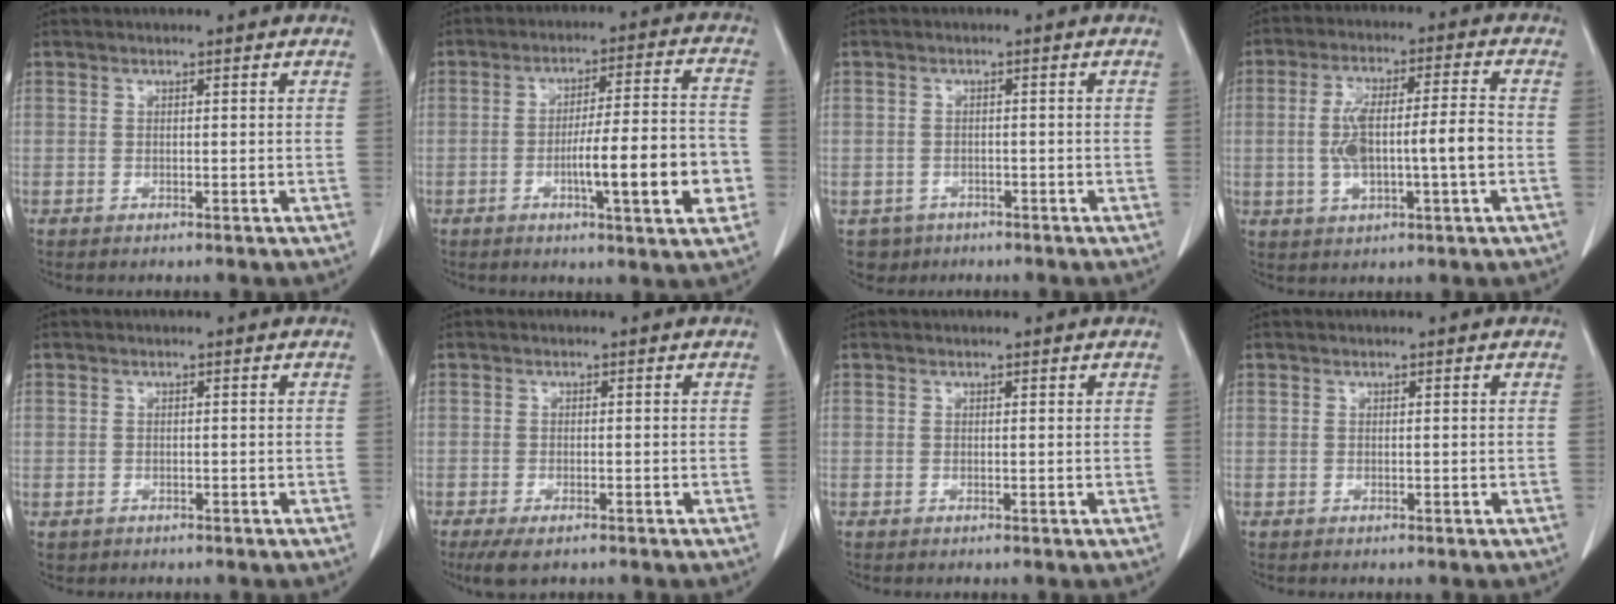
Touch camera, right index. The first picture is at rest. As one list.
[{"total": 13.3, "force": [-3.8, 1.2, 12.7], "torque": [-0.192, 0.006, -0.057]}, {"total": 3.5, "force": [-2.0, 2.9, -0.1], "torque": [0.006, 0.009, -0.027]}, {"total": 10.5, "force": [-1.2, 1.7, 10.3], "torque": [-0.194, 0.018, -0.020]}, {"total": 1.0, "force": [-0.3, 0.9, 0.0], "torque": [-0.005, 0.005, 0.001]}, {"total": 3.5, "force": [-2.3, 1.2, 2.4], "torque": [-0.043, -0.008, -0.032]}, {"total": 0.0}, {"total": 0.0}]